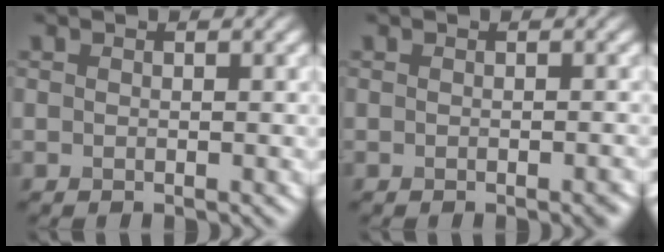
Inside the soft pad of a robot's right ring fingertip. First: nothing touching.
{"total": 0.7, "force": [-0.5, 0.2, 0.5], "torque": [-0.004, -0.001, -0.005]}